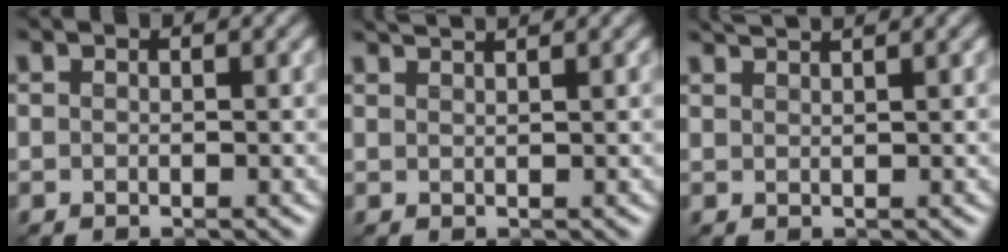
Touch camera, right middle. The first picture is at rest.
{"total": 2.2, "force": [2.0, 0.4, 0.9], "torque": [0.004, 0.010, 0.017]}
{"total": 2.3, "force": [2.1, 0.4, 1.0], "torque": [0.001, 0.011, 0.022]}